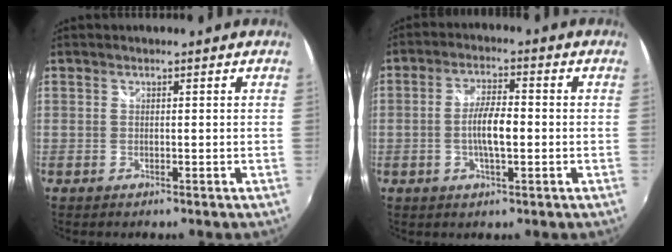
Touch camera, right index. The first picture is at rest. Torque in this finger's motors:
{"motor_torque": [0.67, -0.36, 0.46, 0.13]}